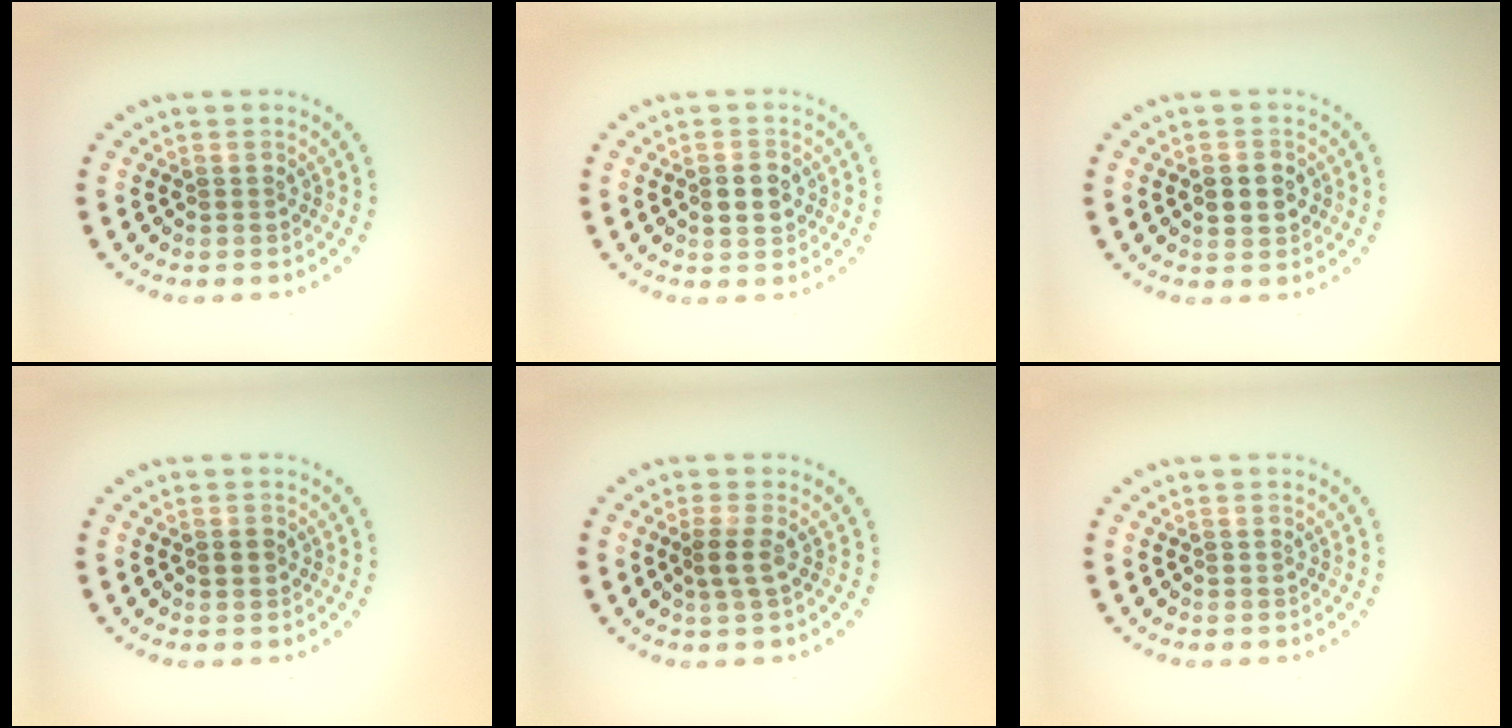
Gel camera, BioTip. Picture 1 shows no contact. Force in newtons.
{"total": 2.6, "press": 2.6, "slide": 0.2}
{"total": 2.2, "press": 2.2, "slide": 0.1}
{"total": 1.1, "press": 1.1, "slide": 0.1}
{"total": 1.7, "press": 1.4, "slide": 1.1}
{"total": 0.0}